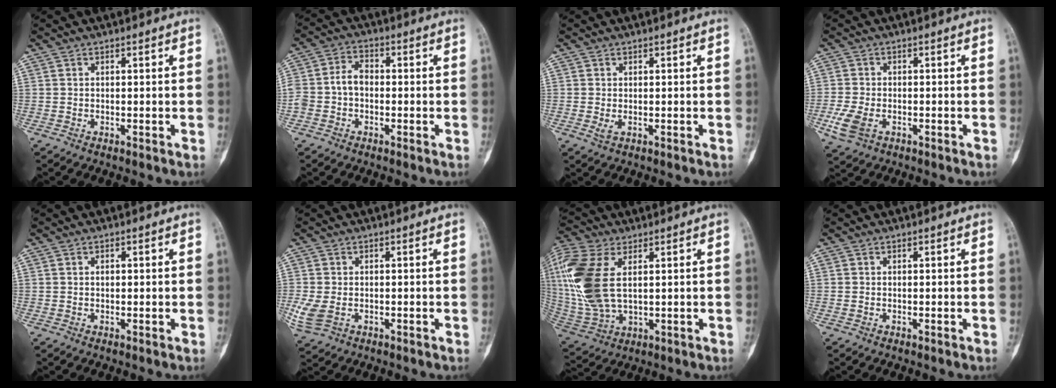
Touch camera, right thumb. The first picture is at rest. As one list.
[{"total": 5.8, "force": [-1.0, 4.3, 3.8], "torque": [-0.069, 0.024, -0.024]}, {"total": 0.9, "force": [-0.1, 0.4, 0.8], "torque": [-0.018, -0.002, 0.001]}, {"total": 5.2, "force": [-2.0, 3.2, 3.7], "torque": [-0.091, 0.000, -0.037]}, {"total": 0.8, "force": [0.2, 0.5, 0.6], "torque": [-0.011, 0.001, 0.003]}, {"total": 4.8, "force": [-1.1, 3.2, 3.4], "torque": [-0.091, -0.003, -0.018]}, {"total": 18.1, "force": [3.8, 9.8, 14.7], "torque": [-0.351, -0.009, 0.078]}, {"total": 0.0}]